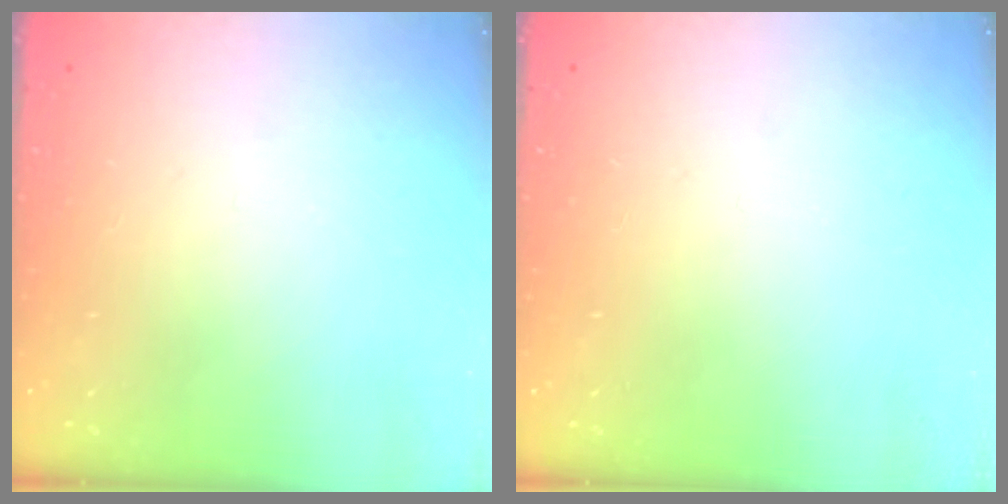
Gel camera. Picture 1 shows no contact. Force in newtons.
{"total": 0.0}